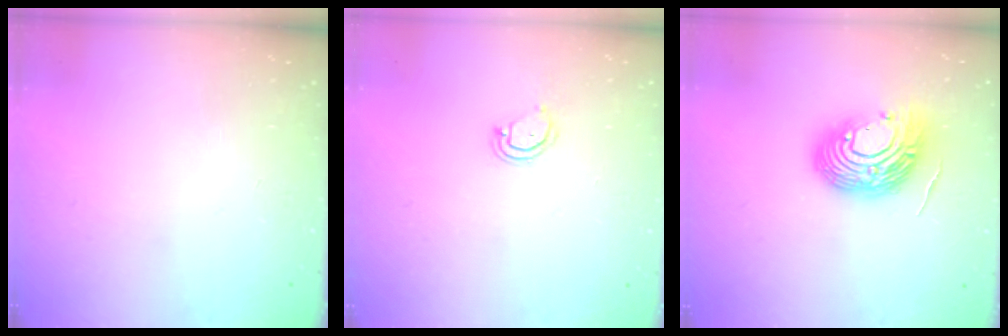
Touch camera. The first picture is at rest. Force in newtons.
{"total": 3.6, "press": 3.6, "slide": 0.2}
{"total": 13.7, "press": 13.6, "slide": 1.8}